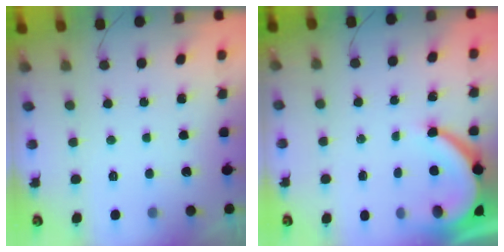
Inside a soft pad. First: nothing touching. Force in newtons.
{"total": 8.3, "press": 8.3, "slide": 0.6}